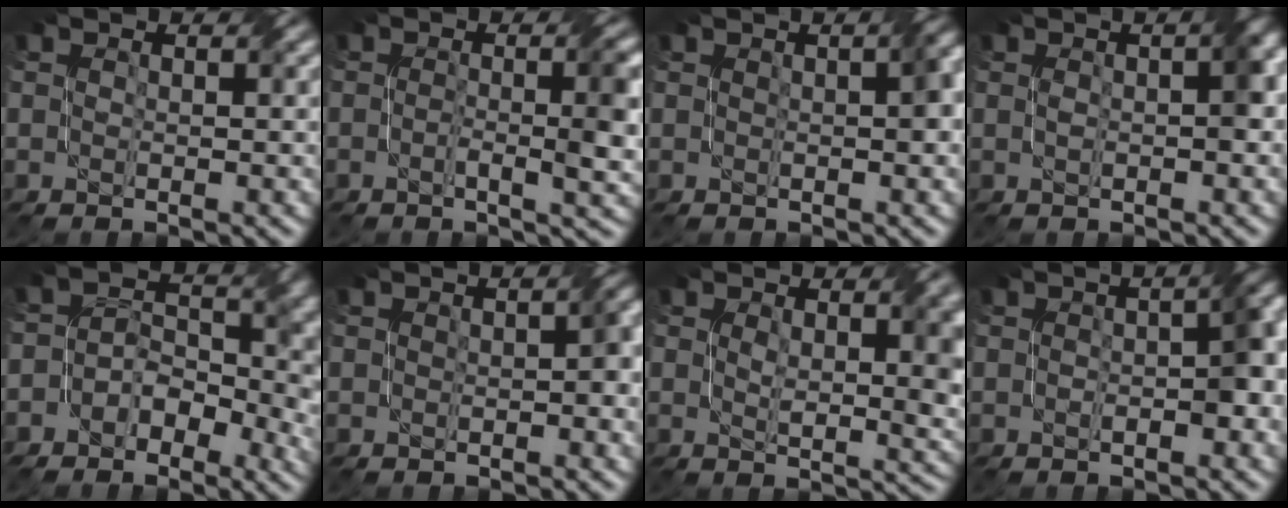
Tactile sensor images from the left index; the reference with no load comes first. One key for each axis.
{"total": 5.0, "fx": -0.4, "fy": 1.2, "fz": 4.9, "tx": -0.069, "ty": 0.002, "tz": -0.009}
{"total": 2.7, "fx": 0.4, "fy": 0.6, "fz": 2.6, "tx": -0.032, "ty": 0.012, "tz": 0.006}
{"total": 2.9, "fx": 0.1, "fy": 0.8, "fz": 2.8, "tx": -0.045, "ty": 0.011, "tz": 0.004}
{"total": 5.5, "fx": -1.5, "fy": 4.0, "fz": 3.4, "tx": -0.039, "ty": -0.002, "tz": -0.036}
{"total": 2.4, "fx": 0.0, "fy": 0.9, "fz": 2.3, "tx": -0.031, "ty": 0.009, "tz": 0.001}
{"total": 5.0, "fx": 1.3, "fy": 1.8, "fz": 4.5, "tx": -0.062, "ty": -0.003, "tz": 0.026}
{"total": 4.5, "fx": -0.2, "fy": 1.3, "fz": 4.3, "tx": -0.057, "ty": 0.011, "tz": -0.003}